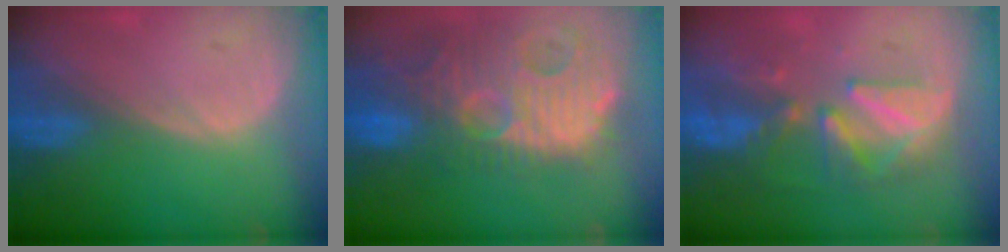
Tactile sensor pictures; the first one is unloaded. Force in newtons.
{"total": 14.8, "press": 12.6, "slide": 7.6}
{"total": 8.0, "press": 7.9, "slide": 1.5}